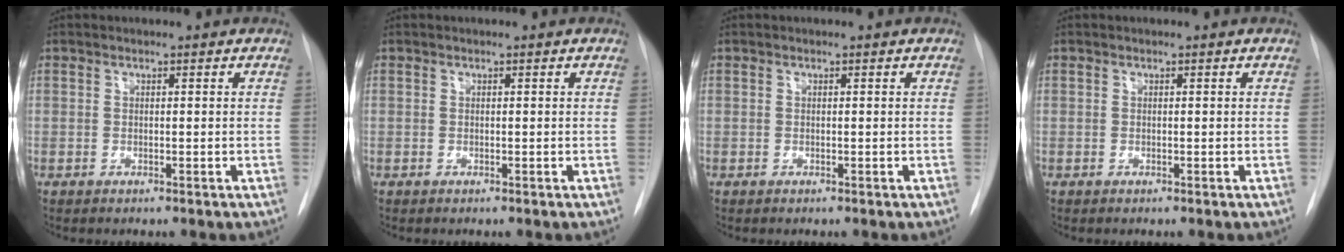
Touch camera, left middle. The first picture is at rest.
{"total": 0.0}
{"total": 0.0}
{"total": 0.0}